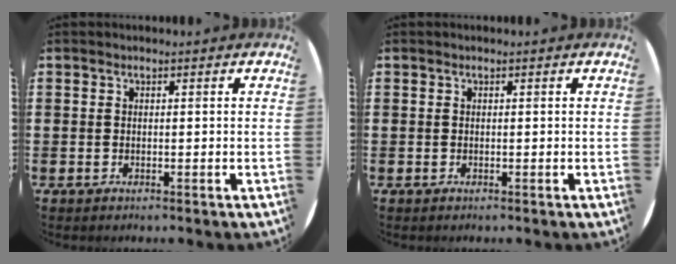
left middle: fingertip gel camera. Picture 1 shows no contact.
{"total": 0.0}